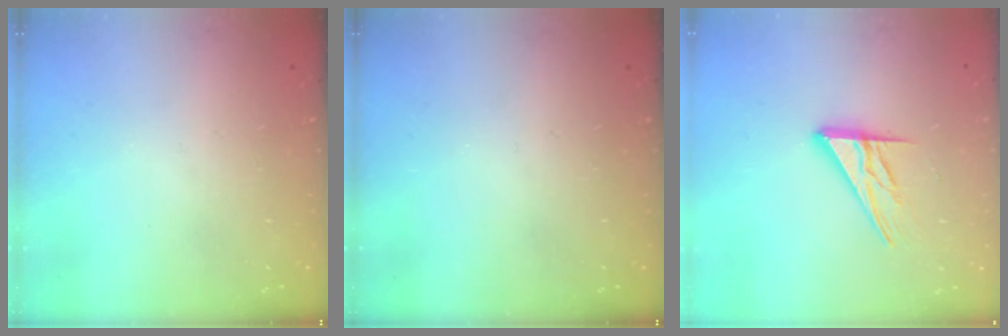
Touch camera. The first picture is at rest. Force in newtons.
{"total": 0.0}
{"total": 12.6, "press": 12.5, "slide": 1.1}